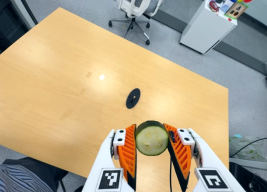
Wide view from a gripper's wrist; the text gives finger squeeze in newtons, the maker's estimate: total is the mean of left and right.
{"total": 12.3, "left": 11.5, "right": 13.2}